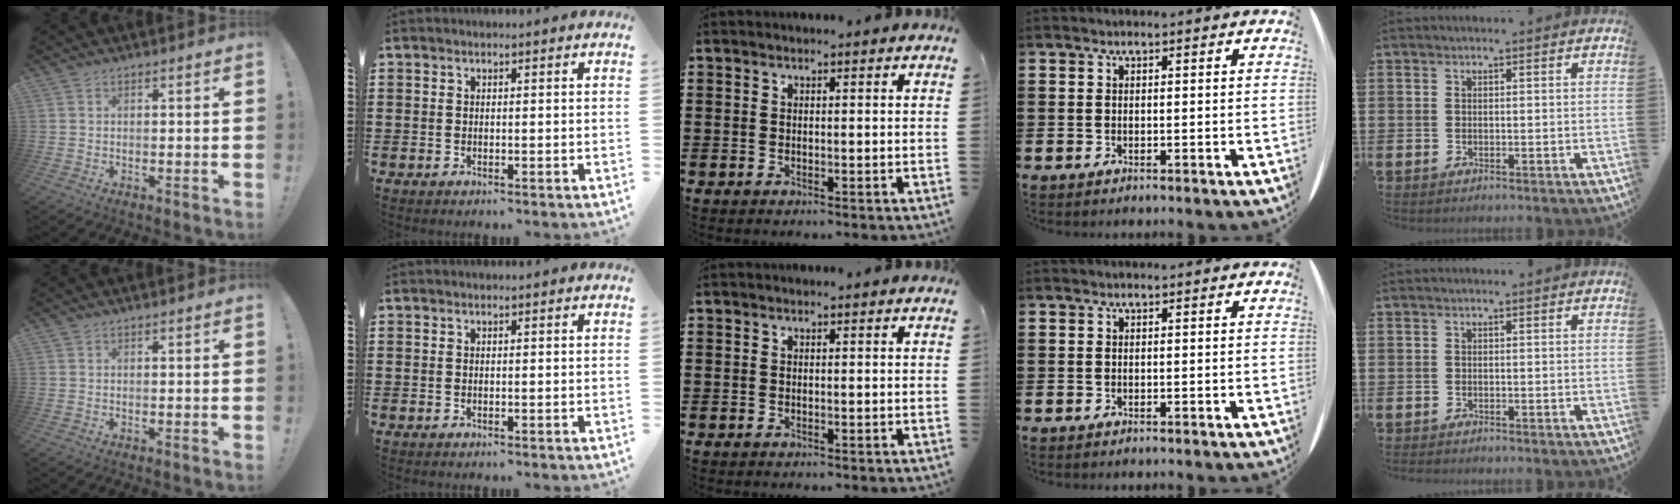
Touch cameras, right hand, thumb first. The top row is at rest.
{}